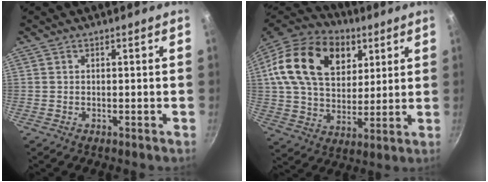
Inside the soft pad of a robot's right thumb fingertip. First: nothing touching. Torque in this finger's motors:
{"motor_torque": [-0.46, 2.21, 0.42, -0.06, 0.22]}